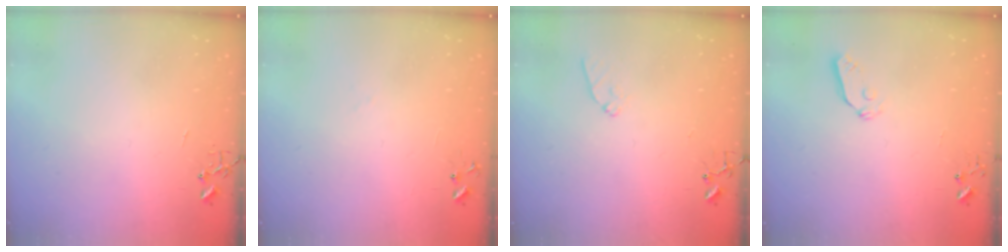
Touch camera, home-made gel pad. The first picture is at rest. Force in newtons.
{"total": 6.8, "press": 6.8, "slide": 0.6}
{"total": 6.4, "press": 6.4, "slide": 0.6}
{"total": 5.0, "press": 4.9, "slide": 0.6}